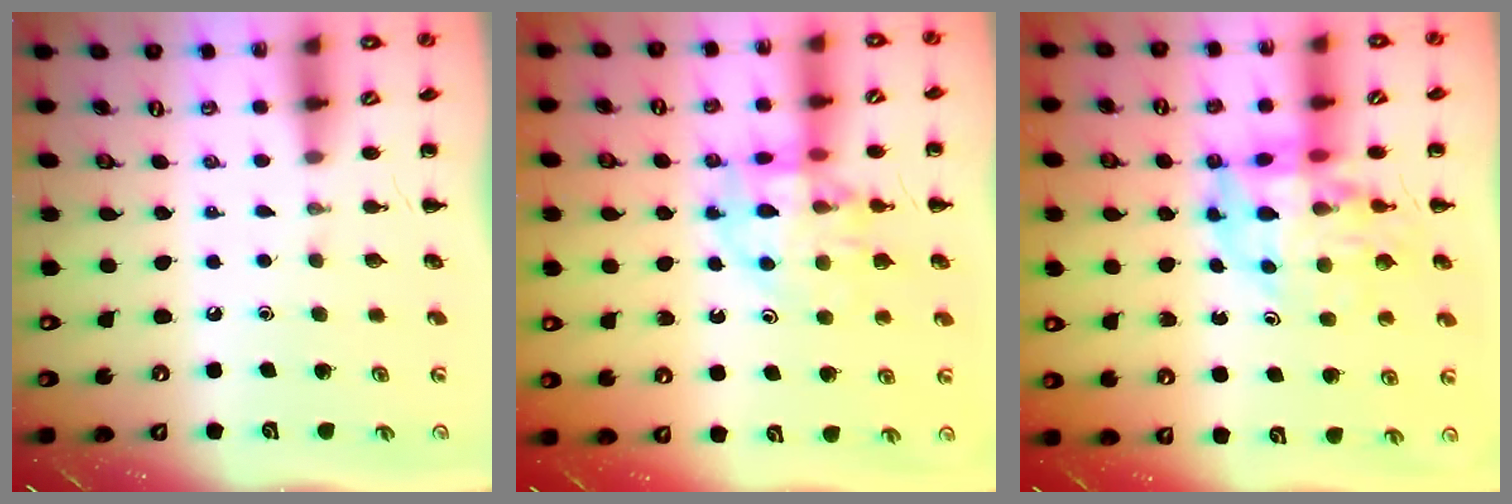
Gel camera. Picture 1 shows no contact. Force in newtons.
{"total": 13.4, "press": 13.1, "slide": 2.7}
{"total": 12.7, "press": 12.3, "slide": 3.3}